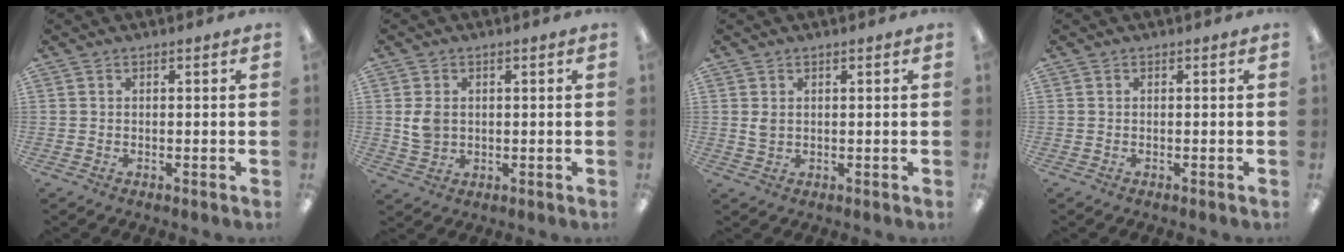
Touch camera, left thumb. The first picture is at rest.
{"total": 4.3, "force": [0.7, 3.4, 2.5], "torque": [-0.041, 0.003, 0.014]}
{"total": 1.9, "force": [0.6, 1.2, 1.2], "torque": [-0.027, 0.004, 0.011]}
{"total": 0.0}